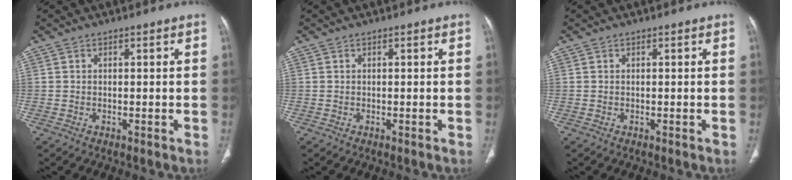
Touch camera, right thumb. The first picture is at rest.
{"total": 0.0}
{"total": 0.0}